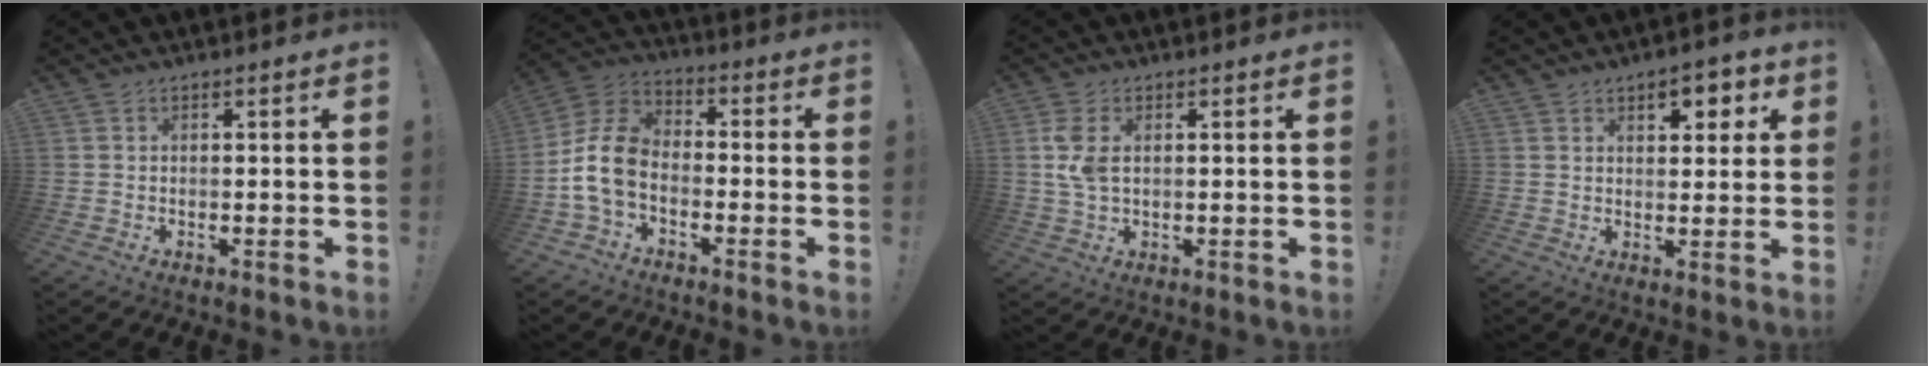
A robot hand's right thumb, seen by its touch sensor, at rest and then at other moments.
{"total": 12.2, "force": [-3.5, 8.3, 8.2], "torque": [-0.165, 0.031, -0.056]}
{"total": 5.8, "force": [1.3, 3.5, 4.5], "torque": [-0.101, -0.002, 0.022]}
{"total": 6.1, "force": [3.3, 3.3, 3.9], "torque": [-0.038, -0.013, 0.051]}